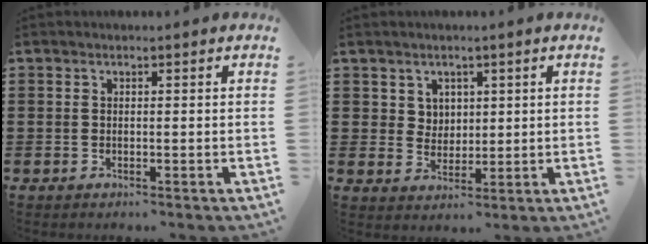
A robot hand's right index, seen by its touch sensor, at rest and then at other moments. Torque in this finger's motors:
{"motor_torque": [-0.48, 0.76, 0.02, -0.01]}